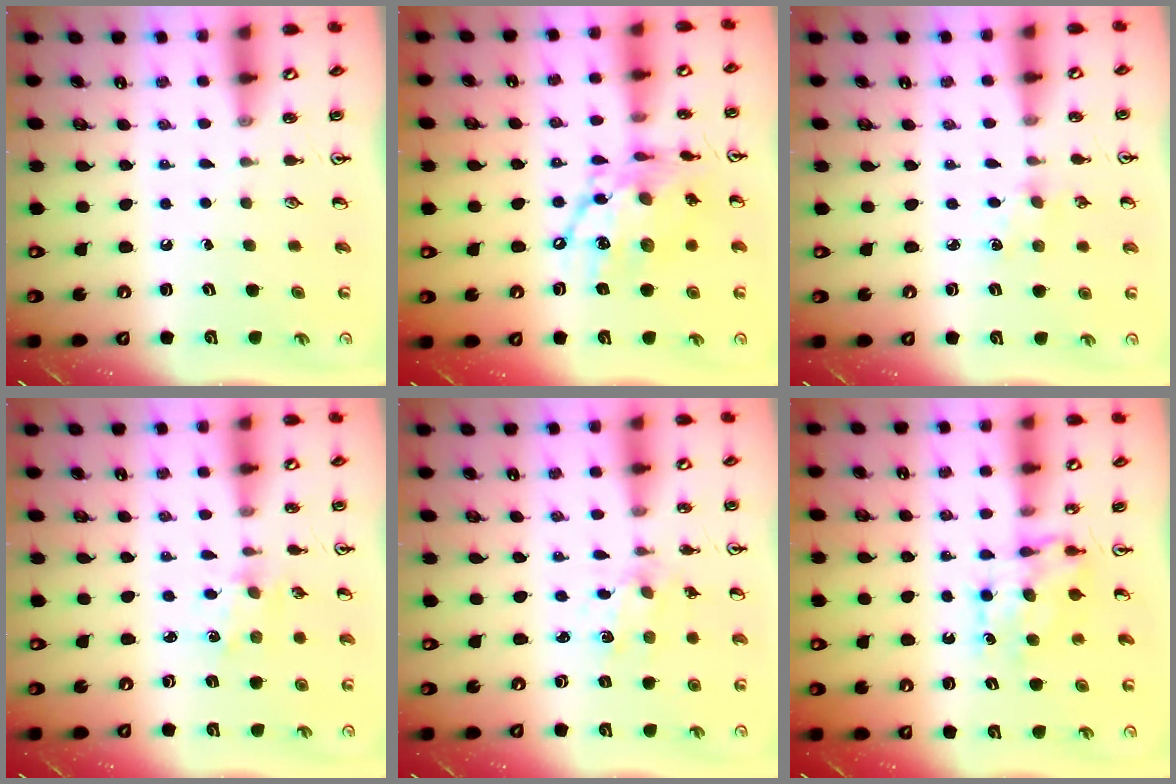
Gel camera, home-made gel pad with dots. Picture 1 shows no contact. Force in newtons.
{"total": 15.2, "press": 15.1, "slide": 1.1}
{"total": 2.3, "press": 2.3, "slide": 0.4}
{"total": 1.0, "press": 1.0, "slide": 0.2}
{"total": 1.9, "press": 1.9, "slide": 0.5}
{"total": 7.2, "press": 7.2, "slide": 0.7}